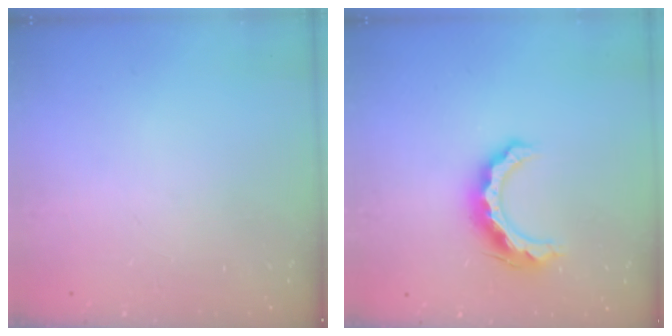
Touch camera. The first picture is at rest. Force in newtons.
{"total": 11.7, "press": 11.7, "slide": 1.1}